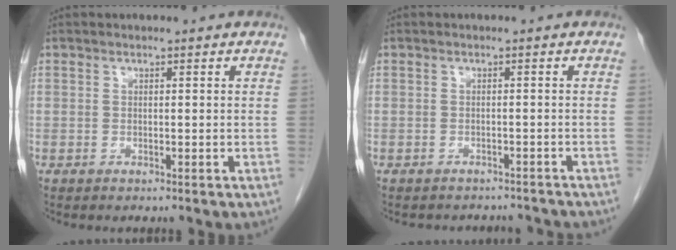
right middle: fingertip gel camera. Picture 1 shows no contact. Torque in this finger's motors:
{"motor_torque": [0.12, -0.11, -0.02, -0.02]}